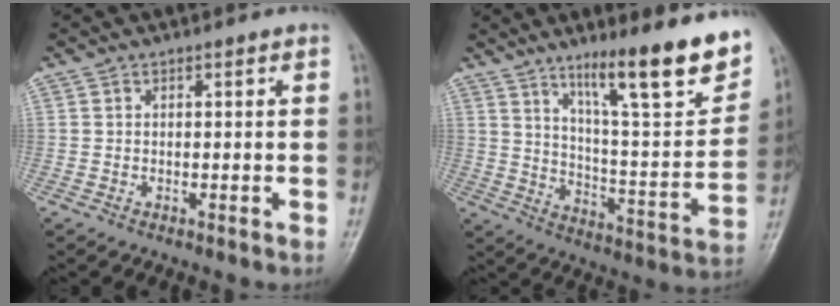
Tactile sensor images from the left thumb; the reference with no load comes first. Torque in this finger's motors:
{"motor_torque": [0.78, 0.42, 1.06, -1.71, 0.09]}